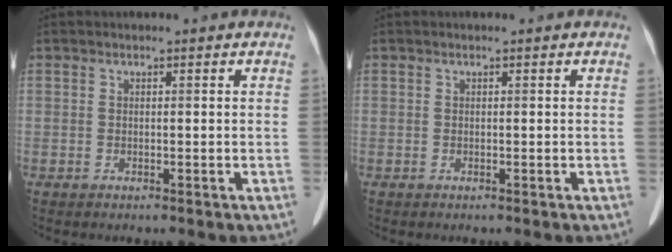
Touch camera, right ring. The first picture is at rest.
{"total": 0.0}